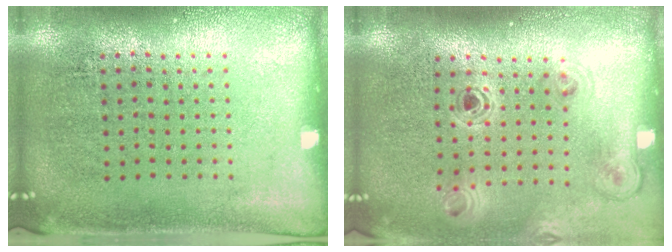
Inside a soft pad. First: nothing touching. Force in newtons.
{"total": 1.1, "press": 1.1, "slide": 0.1}